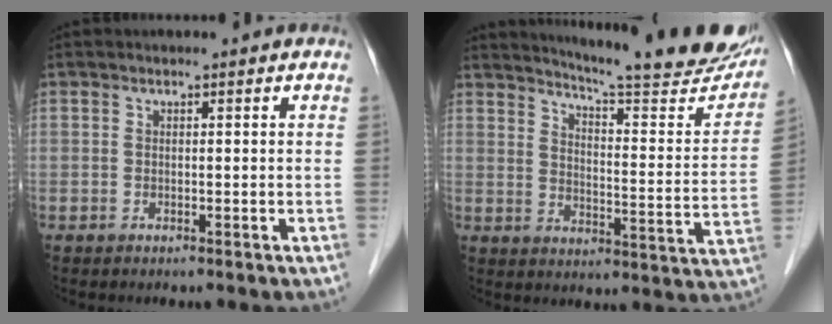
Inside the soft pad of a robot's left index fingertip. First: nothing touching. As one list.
[{"total": 22.2, "force": [20.1, 1.7, 9.1], "torque": [-0.127, -0.080, 0.247]}]